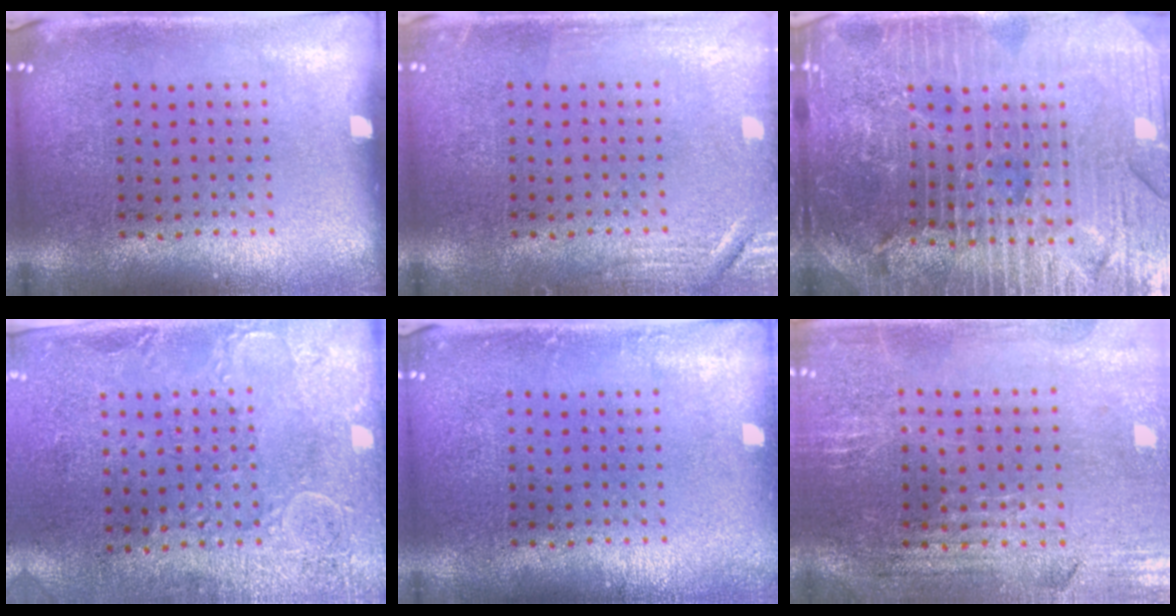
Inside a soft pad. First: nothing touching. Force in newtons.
{"total": 2.1, "press": 2.0, "slide": 0.4}
{"total": 5.4, "press": 4.9, "slide": 2.3}
{"total": 2.9, "press": 2.4, "slide": 1.7}
{"total": 0.7, "press": 0.7, "slide": 0.1}
{"total": 1.3, "press": 1.3, "slide": 0.3}